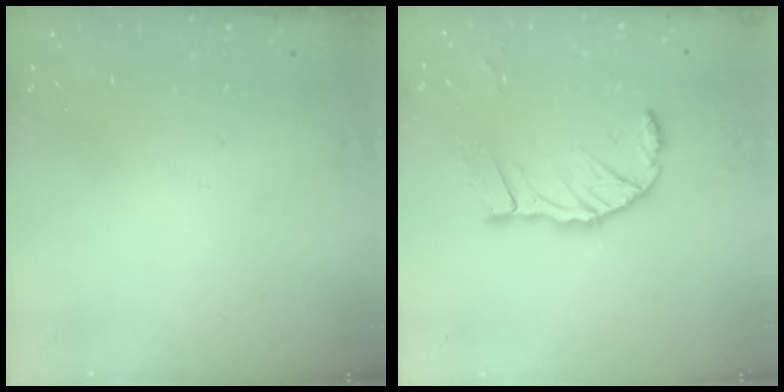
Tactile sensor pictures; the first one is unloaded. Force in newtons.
{"total": 11.4, "press": 11.3, "slide": 1.3}